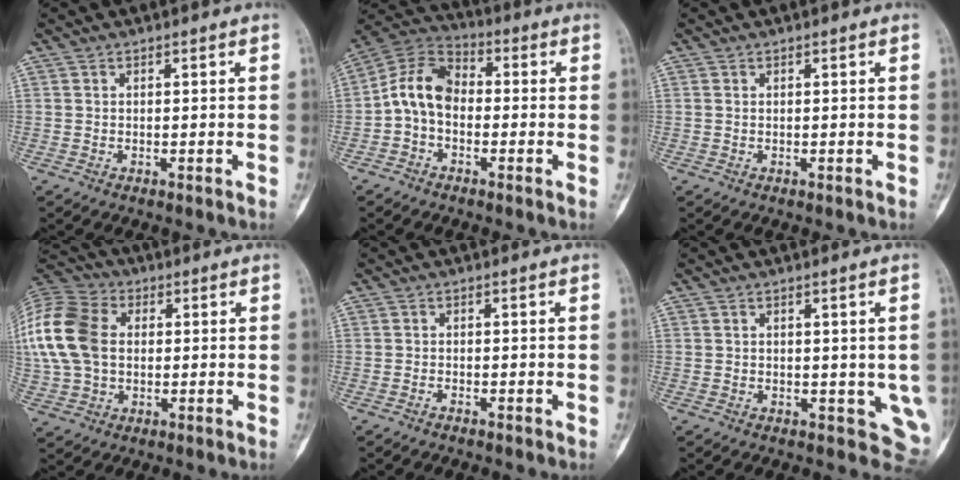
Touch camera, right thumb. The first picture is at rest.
{"total": 9.8, "force": [-1.3, 6.9, 6.8], "torque": [-0.116, 0.034, -0.041]}
{"total": 0.0}
{"total": 19.3, "force": [2.1, 13.9, 13.2], "torque": [-0.306, 0.021, 0.039]}
{"total": 0.6, "force": [-0.5, 0.2, 0.2], "torque": [-0.007, 0.000, -0.010]}
{"total": 5.2, "force": [0.1, 3.2, 4.0], "torque": [-0.025, -0.011, 0.012]}